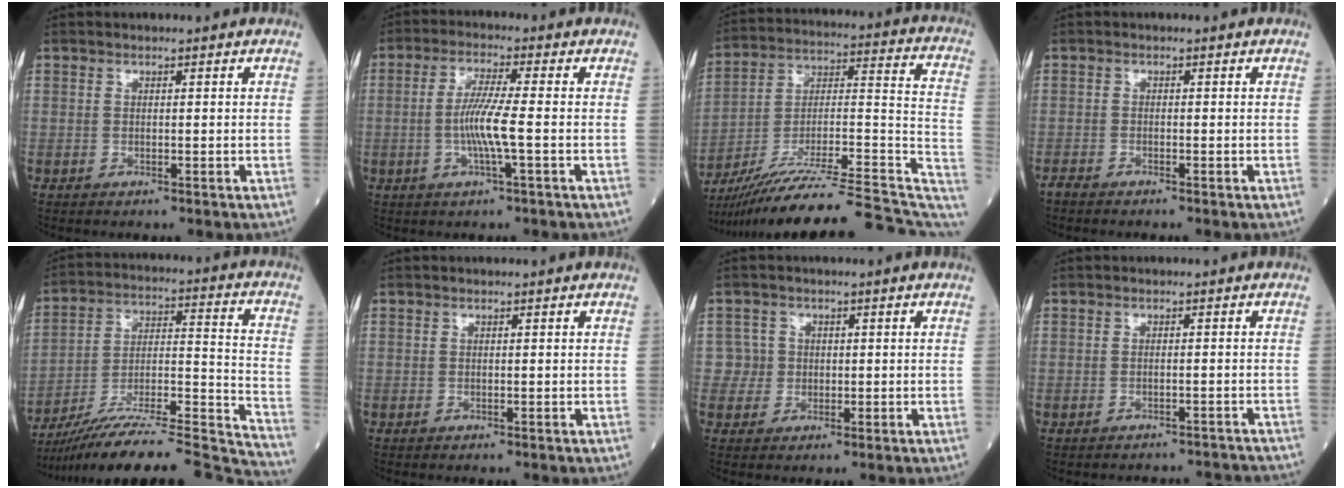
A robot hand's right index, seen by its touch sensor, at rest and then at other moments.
{"total": 6.3, "force": [-1.0, -0.3, 6.2], "torque": [-0.127, -0.002, -0.019]}
{"total": 27.4, "force": [-22.5, 2.1, 15.5], "torque": [-0.190, 0.010, -0.340]}
{"total": 1.7, "force": [-1.5, -0.1, 0.7], "torque": [-0.017, -0.002, -0.024]}
{"total": 27.6, "force": [-25.5, -0.1, 10.4], "torque": [-0.114, -0.007, -0.383]}
{"total": 0.0}
{"total": 2.7, "force": [0.2, 2.6, -0.4], "torque": [0.020, 0.008, 0.001]}
{"total": 6.1, "force": [-6.0, 0.8, 0.5], "torque": [-0.002, 0.008, -0.059]}